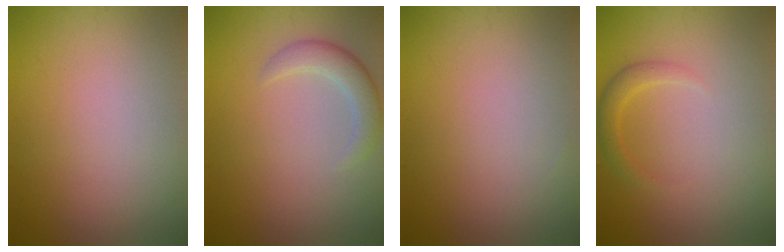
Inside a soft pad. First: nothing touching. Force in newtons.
{"total": 2.8, "press": 2.8, "slide": 0.0}
{"total": 0.0}
{"total": 1.7, "press": 1.7, "slide": 0.2}